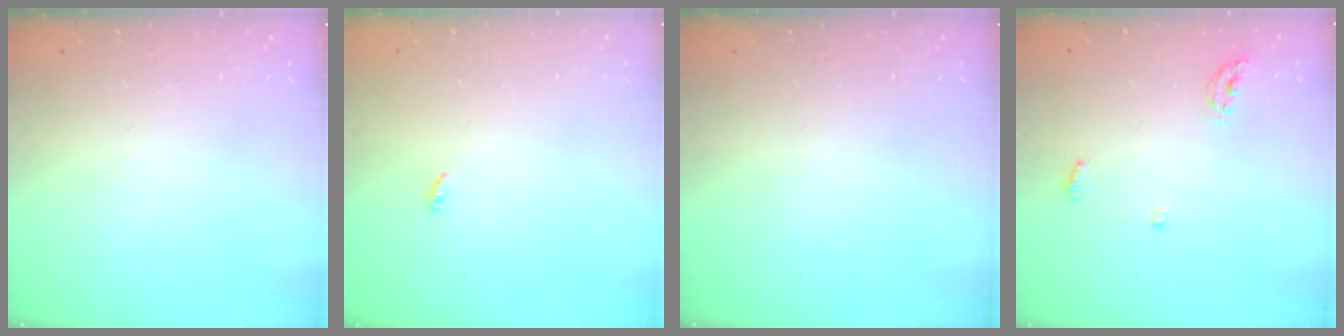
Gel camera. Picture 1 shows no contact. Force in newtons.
{"total": 2.3, "press": 2.3, "slide": 0.2}
{"total": 0.0}
{"total": 4.9, "press": 4.8, "slide": 0.4}